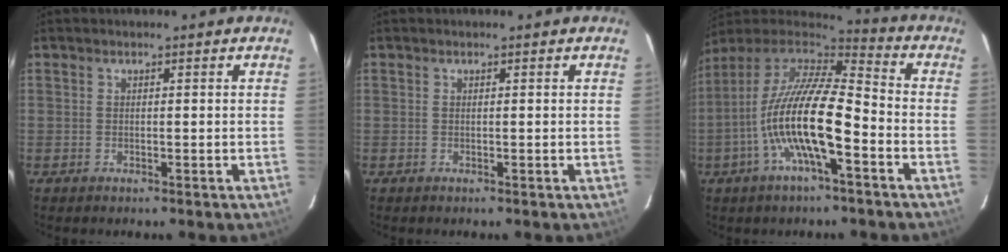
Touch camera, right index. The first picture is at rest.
{"total": 0.0}
{"total": 17.5, "force": [-5.8, 4.3, 15.9], "torque": [-0.293, -0.016, -0.116]}